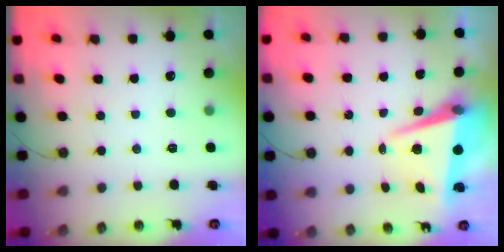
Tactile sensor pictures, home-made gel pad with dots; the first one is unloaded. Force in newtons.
{"total": 7.1, "press": 6.8, "slide": 1.9}